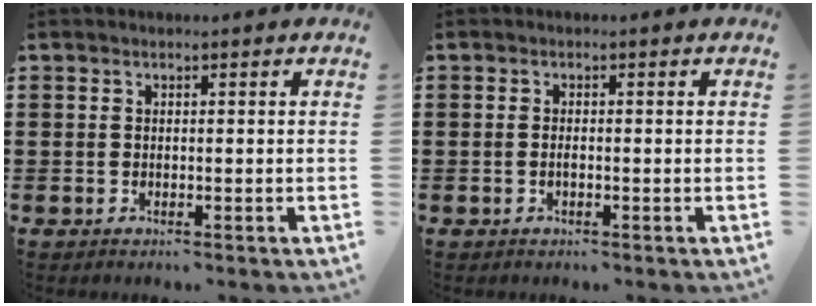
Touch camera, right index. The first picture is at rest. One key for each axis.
{"total": 0.6, "fx": -0.2, "fy": 0.1, "fz": 0.5, "tx": -0.011, "ty": -0.004, "tz": -0.003}